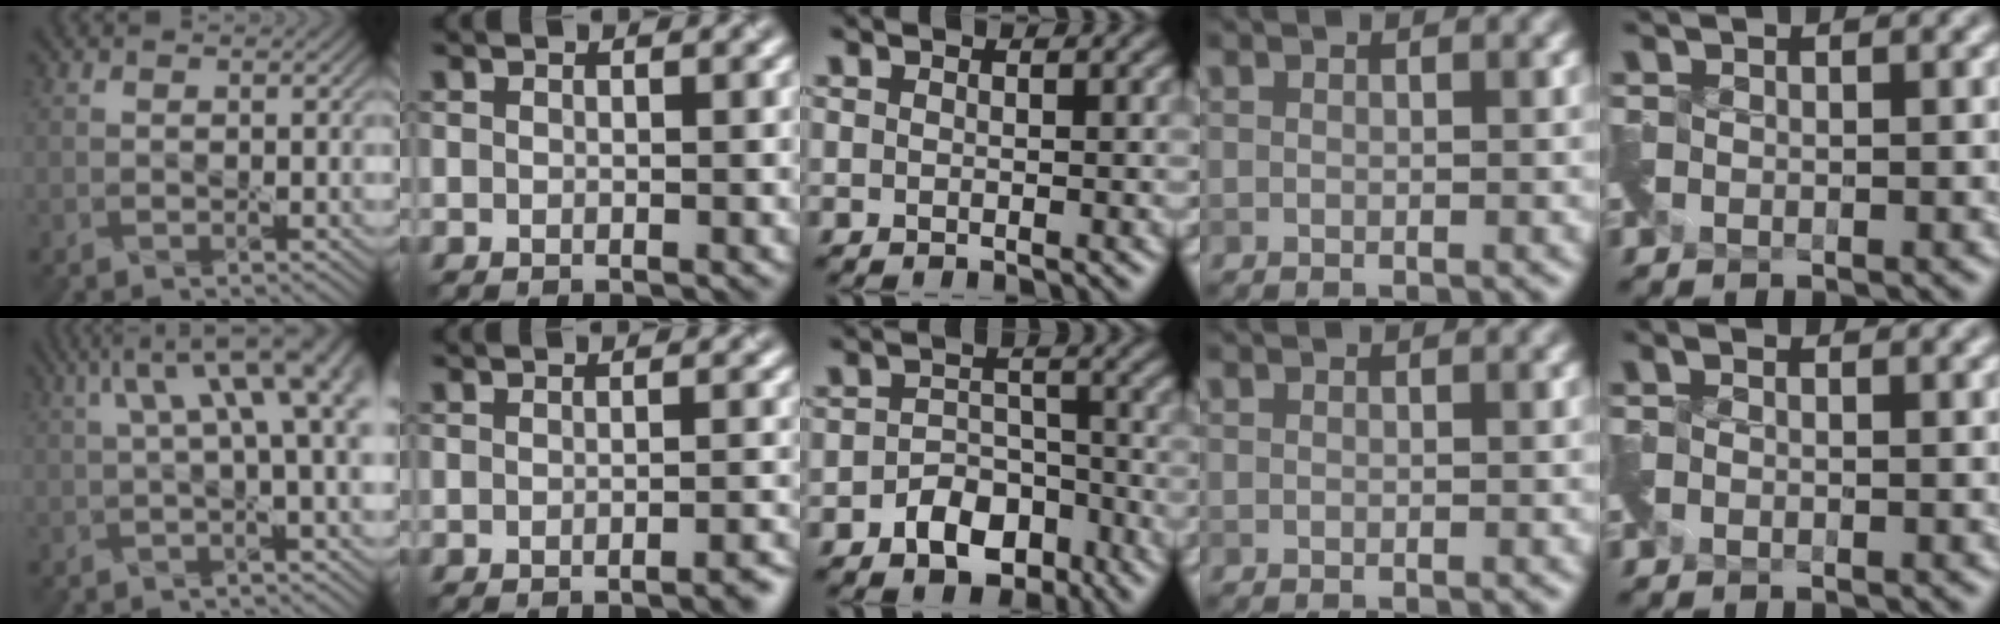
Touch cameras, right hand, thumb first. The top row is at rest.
{"thumb": {"total": 9.7, "force": [2.6, 2.7, 9.0], "torque": [-0.127, 0.025, 0.039]}, "index": {"total": 1.5, "force": [-1.2, 0.3, 0.8], "torque": [-0.005, 0.003, -0.017]}, "middle": {"total": 4.6, "force": [-2.6, 3.0, 2.3], "torque": [-0.033, 0.003, -0.046]}, "little": {"total": 1.1, "force": [-0.9, 0.0, -0.7], "torque": [0.011, -0.010, -0.013]}}